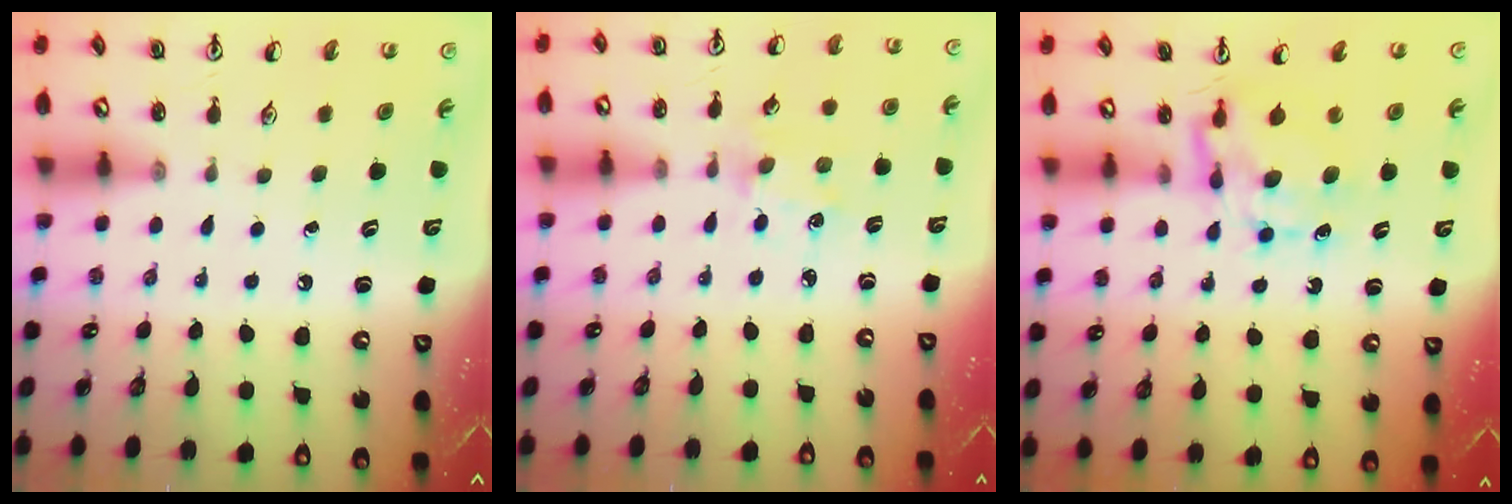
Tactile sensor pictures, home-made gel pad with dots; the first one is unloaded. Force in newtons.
{"total": 2.1, "press": 2.0, "slide": 0.3}
{"total": 6.9, "press": 6.9, "slide": 0.6}